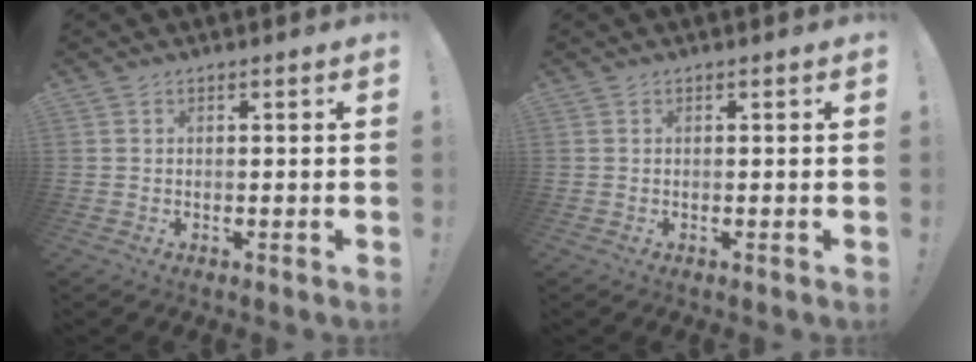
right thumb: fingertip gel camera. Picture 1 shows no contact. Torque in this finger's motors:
{"motor_torque": [0.00, 0.00, -0.01, 0.00, 0.02]}